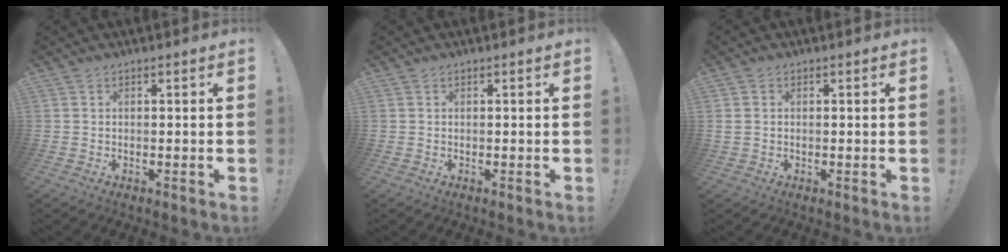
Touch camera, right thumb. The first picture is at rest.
{"total": 0.0}
{"total": 1.0, "force": [0.6, 0.8, 0.1], "torque": [-0.001, 0.004, 0.013]}